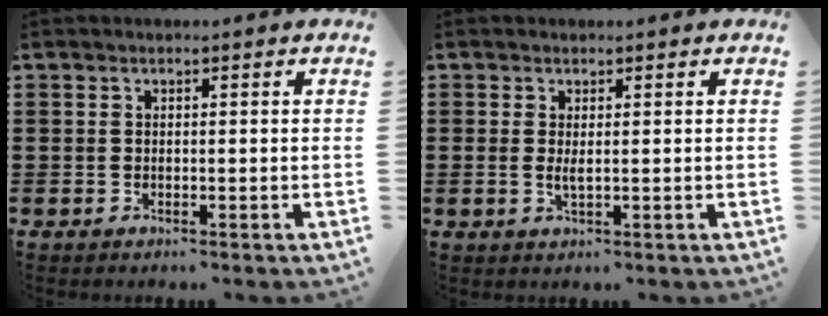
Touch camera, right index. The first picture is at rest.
{"total": 1.5, "force": [0.3, 0.3, 1.4], "torque": [-0.029, 0.000, 0.006]}